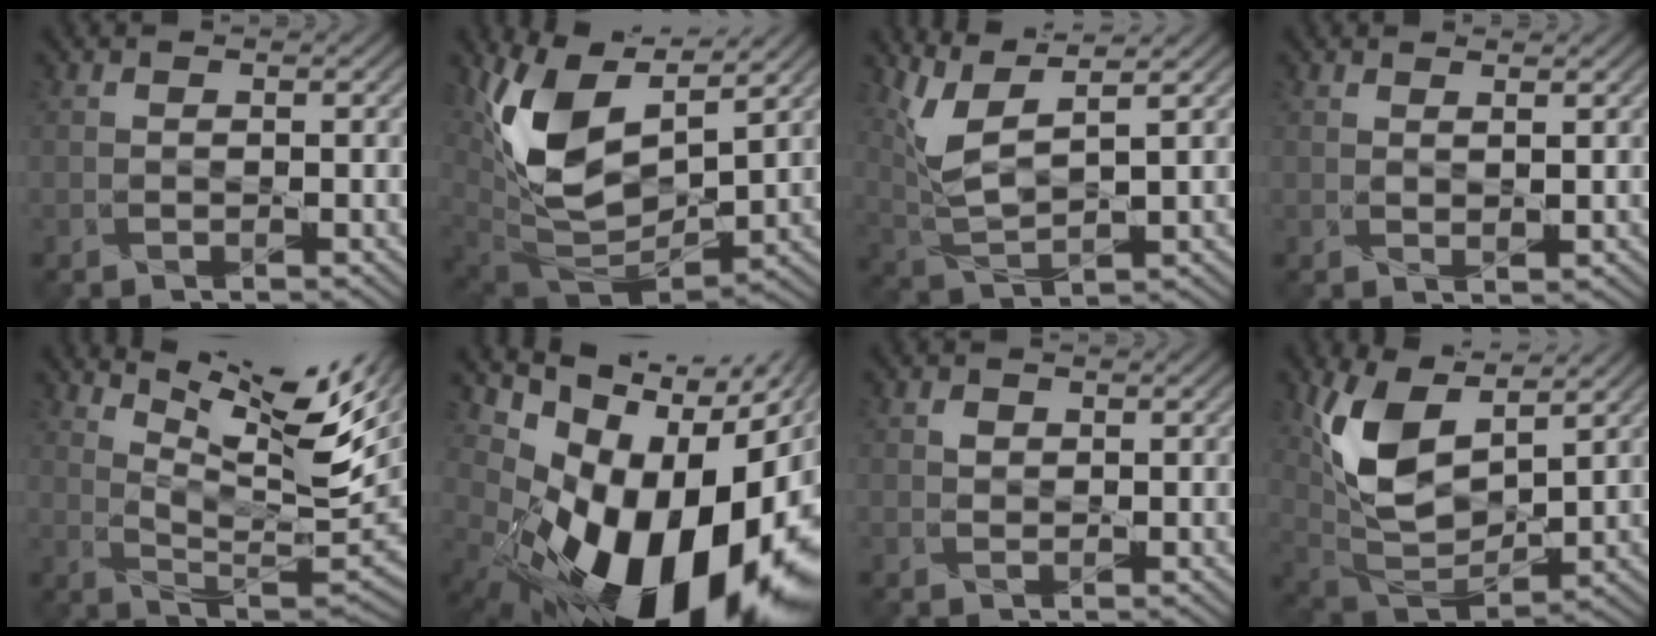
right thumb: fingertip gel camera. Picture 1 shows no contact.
{"total": 13.1, "force": [5.7, 6.5, 9.7], "torque": [-0.216, -0.001, 0.114]}
{"total": 6.7, "force": [4.2, 1.8, 4.9], "torque": [-0.118, 0.000, 0.094]}
{"total": 1.1, "force": [1.0, 0.2, 0.3], "torque": [-0.010, -0.002, 0.021]}
{"total": 13.8, "force": [8.1, 3.6, 10.6], "torque": [-0.186, -0.005, 0.145]}
{"total": 20.1, "force": [-3.5, 13.1, 14.9], "torque": [-0.211, -0.038, -0.037]}
{"total": 1.0, "force": [0.5, 0.9, 0.0], "torque": [-0.001, -0.004, 0.012]}
{"total": 10.4, "force": [5.2, 5.1, 7.4], "torque": [-0.174, -0.001, 0.109]}